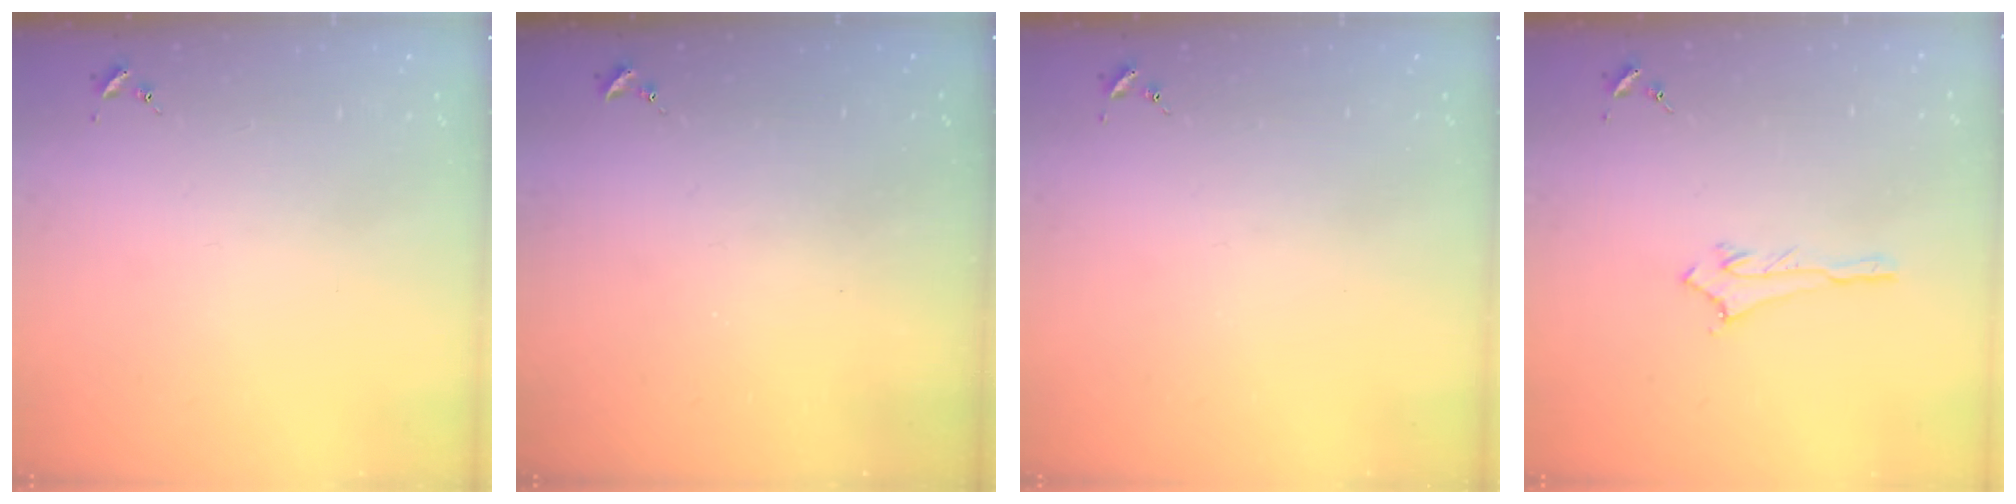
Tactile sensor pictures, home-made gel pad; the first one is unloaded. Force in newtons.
{"total": 0.0}
{"total": 0.0}
{"total": 2.9, "press": 2.9, "slide": 0.3}